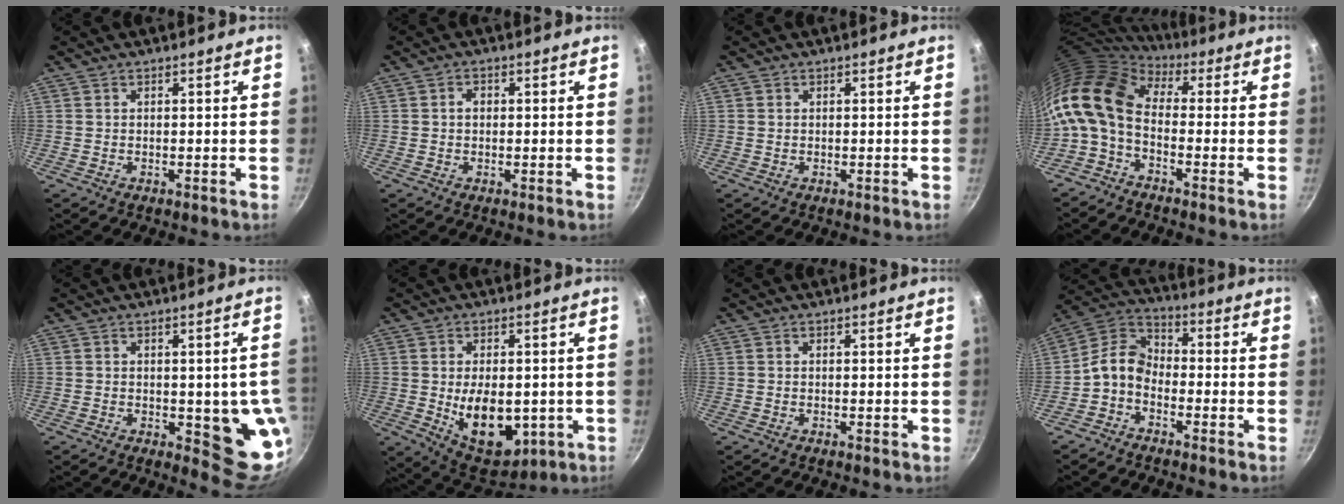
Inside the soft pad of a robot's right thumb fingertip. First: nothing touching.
{"total": 1.8, "force": [0.1, 1.4, 1.1], "torque": [-0.014, 0.005, 0.001]}
{"total": 0.0}
{"total": 13.5, "force": [0.1, 8.5, 10.5], "torque": [-0.202, 0.022, -0.018]}
{"total": 11.6, "force": [-1.5, 4.9, 10.4], "torque": [-0.079, -0.013, -0.015]}
{"total": 14.8, "force": [-2.0, 9.0, 11.6], "torque": [-0.146, -0.013, -0.011]}
{"total": 0.0}
{"total": 7.7, "force": [-2.7, 5.5, 4.8], "torque": [-0.082, 0.048, -0.076]}